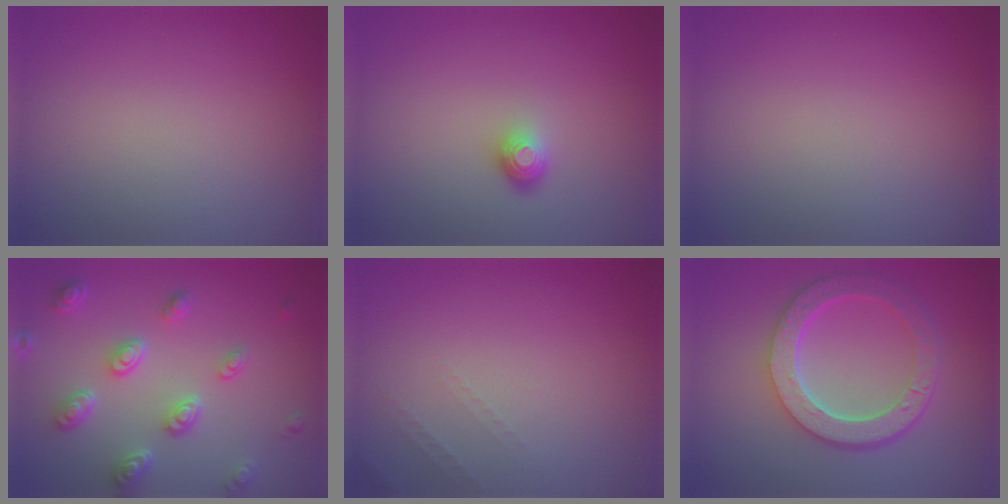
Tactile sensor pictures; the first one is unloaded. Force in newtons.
{"total": 1.8, "press": 1.2, "slide": 1.3}
{"total": 0.0}
{"total": 4.7, "press": 3.7, "slide": 2.9}
{"total": 0.9, "press": 0.9, "slide": 0.3}
{"total": 6.4, "press": 4.9, "slide": 4.1}